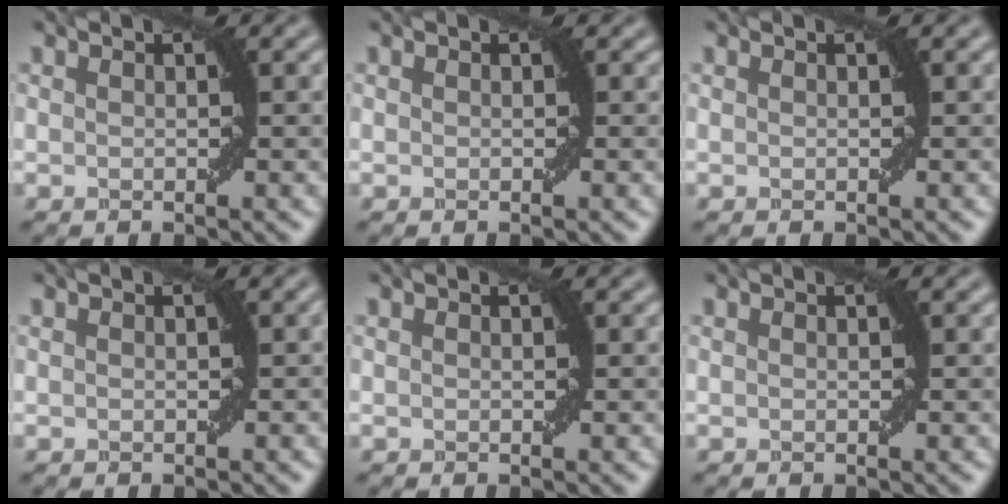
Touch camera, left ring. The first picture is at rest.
{"total": 0.0}
{"total": 0.0}
{"total": 0.0}
{"total": 0.0}
{"total": 0.0}